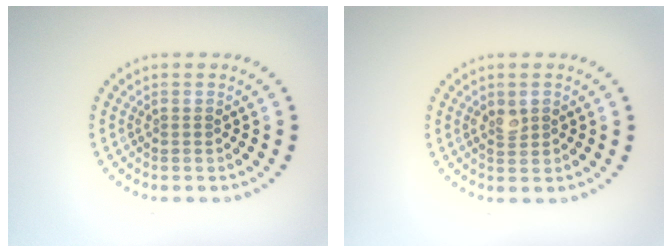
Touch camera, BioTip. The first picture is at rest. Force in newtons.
{"total": 1.4, "press": 1.4, "slide": 0.2}